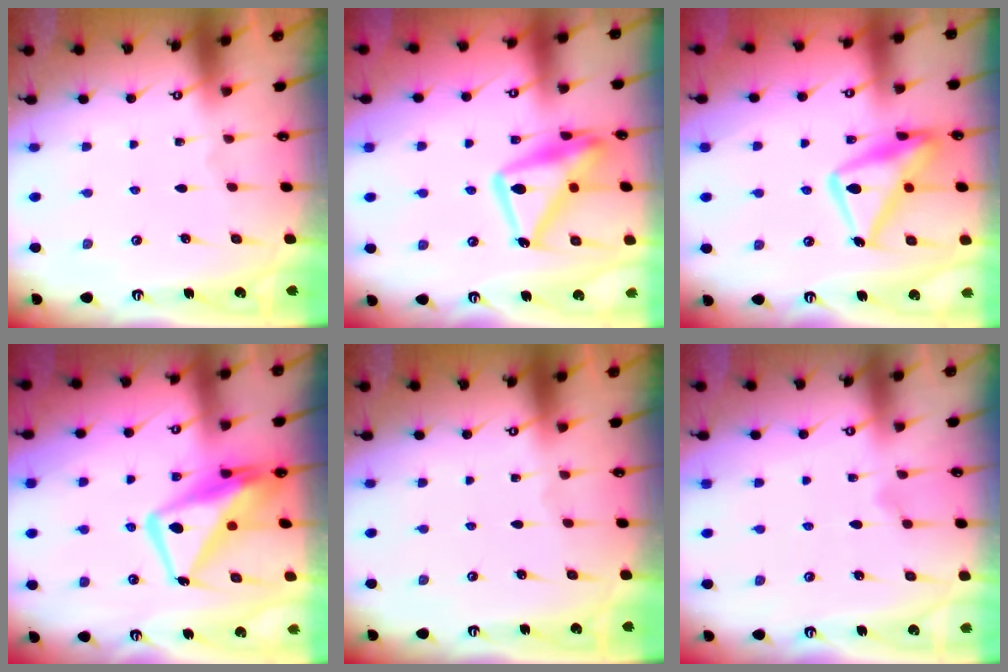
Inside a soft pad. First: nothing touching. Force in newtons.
{"total": 17.6, "press": 17.5, "slide": 1.3}
{"total": 17.6, "press": 17.6, "slide": 1.4}
{"total": 13.8, "press": 13.8, "slide": 1.3}
{"total": 0.0}
{"total": 6.4, "press": 6.4, "slide": 0.5}